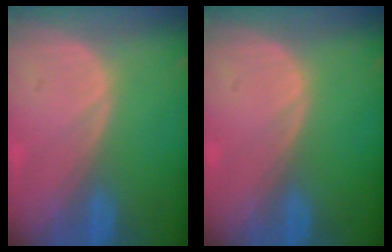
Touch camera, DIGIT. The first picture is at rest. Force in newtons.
{"total": 0.0}